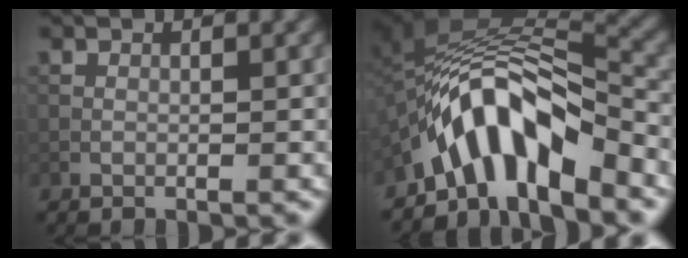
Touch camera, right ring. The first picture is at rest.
{"total": 8.5, "force": [-5.2, 3.0, 6.1], "torque": [-0.085, 0.014, -0.091]}